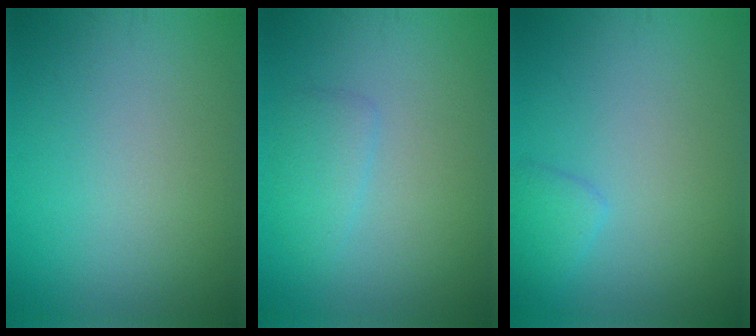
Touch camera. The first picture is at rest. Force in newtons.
{"total": 1.8, "press": 1.8, "slide": 0.0}
{"total": 1.4, "press": 1.4, "slide": 0.1}